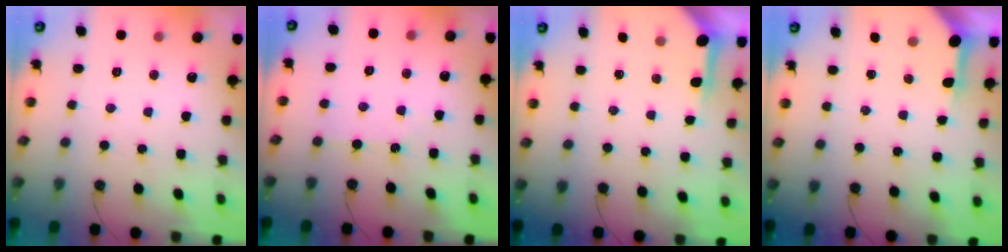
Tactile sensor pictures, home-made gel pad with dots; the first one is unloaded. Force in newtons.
{"total": 4.2, "press": 4.2, "slide": 0.6}
{"total": 3.9, "press": 3.9, "slide": 0.5}
{"total": 3.6, "press": 3.5, "slide": 0.5}